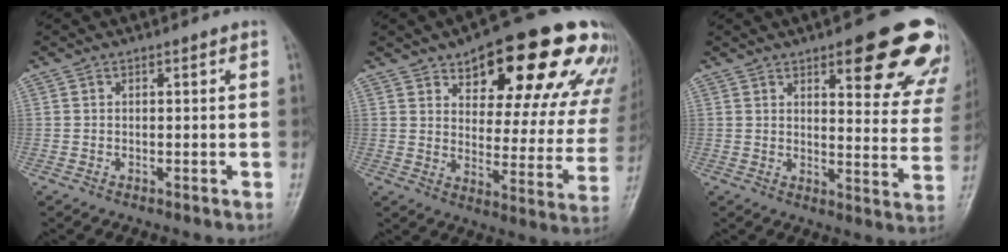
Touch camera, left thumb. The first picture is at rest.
{"total": 25.0, "force": [14.5, 10.1, 17.7], "torque": [-0.196, -0.033, 0.194]}
{"total": 19.5, "force": [11.7, 6.3, 14.3], "torque": [-0.127, -0.047, 0.136]}